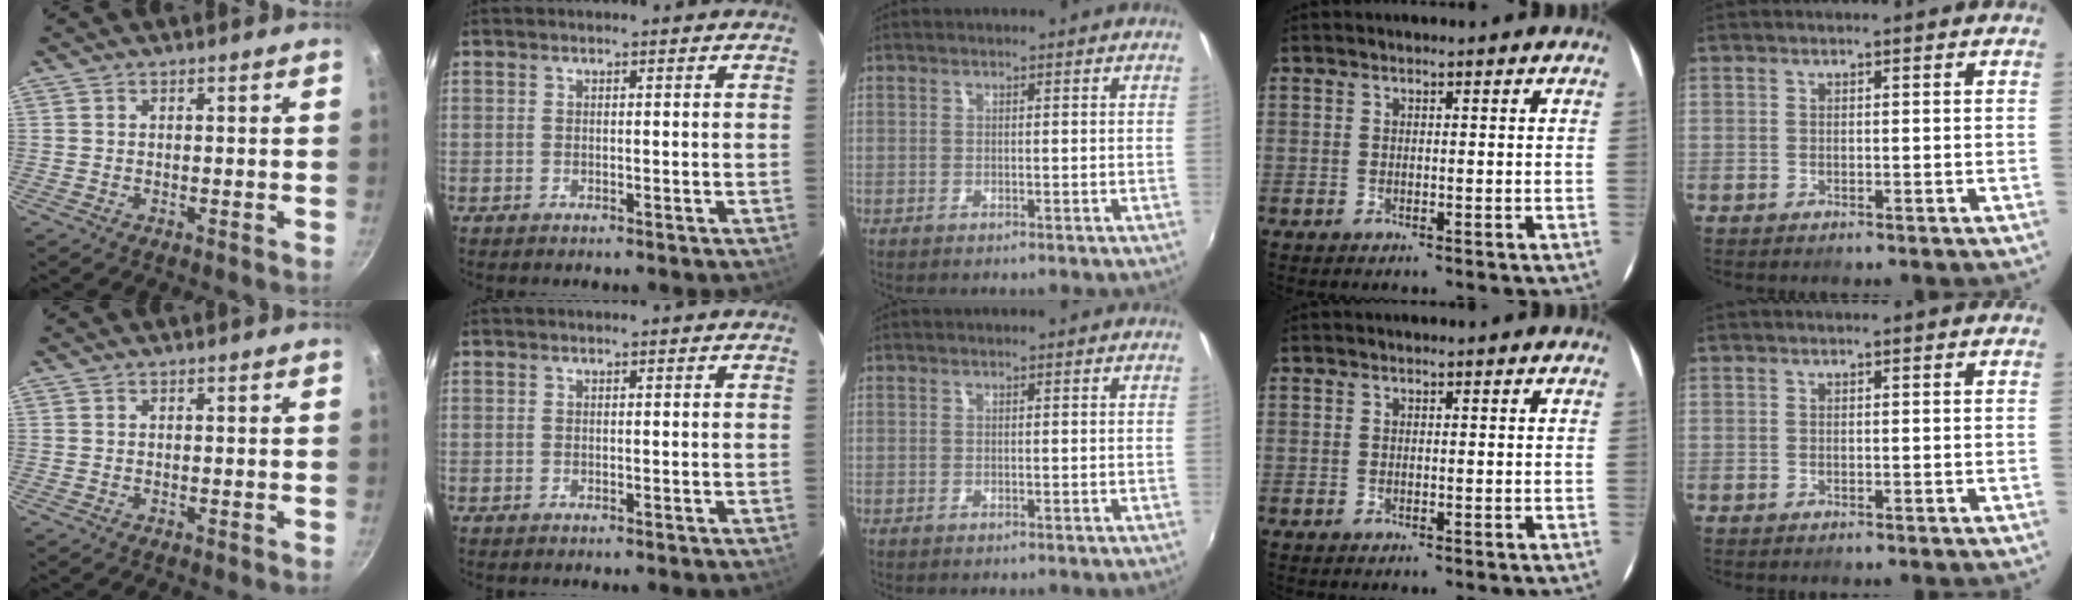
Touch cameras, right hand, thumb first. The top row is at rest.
{}